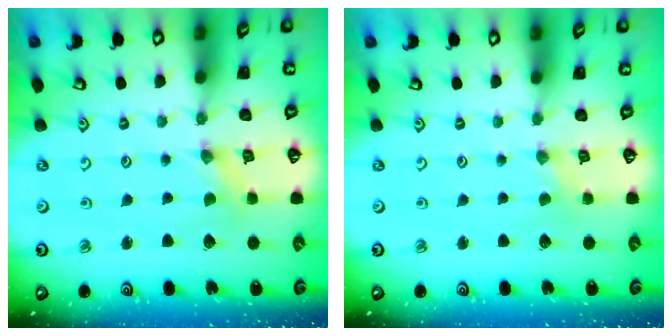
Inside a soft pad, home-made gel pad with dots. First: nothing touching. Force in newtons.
{"total": 0.0}